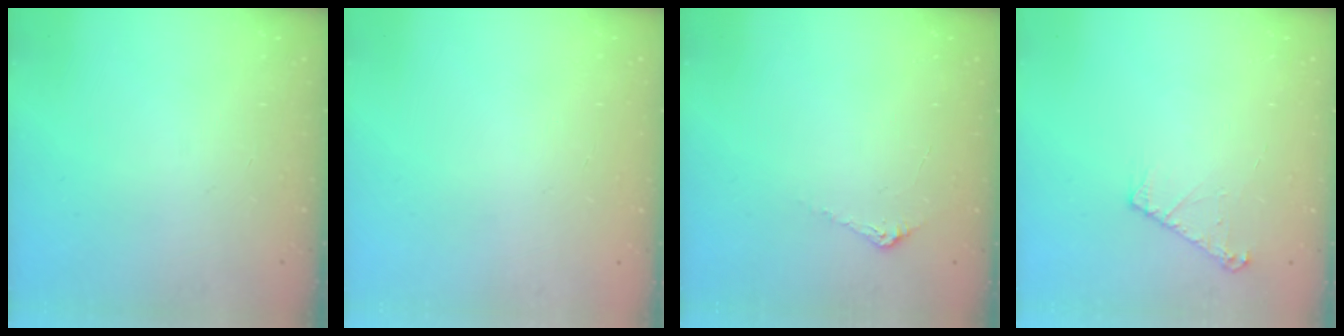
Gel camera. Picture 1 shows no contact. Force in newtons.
{"total": 0.0}
{"total": 4.8, "press": 4.8, "slide": 0.4}
{"total": 6.0, "press": 6.0, "slide": 0.7}